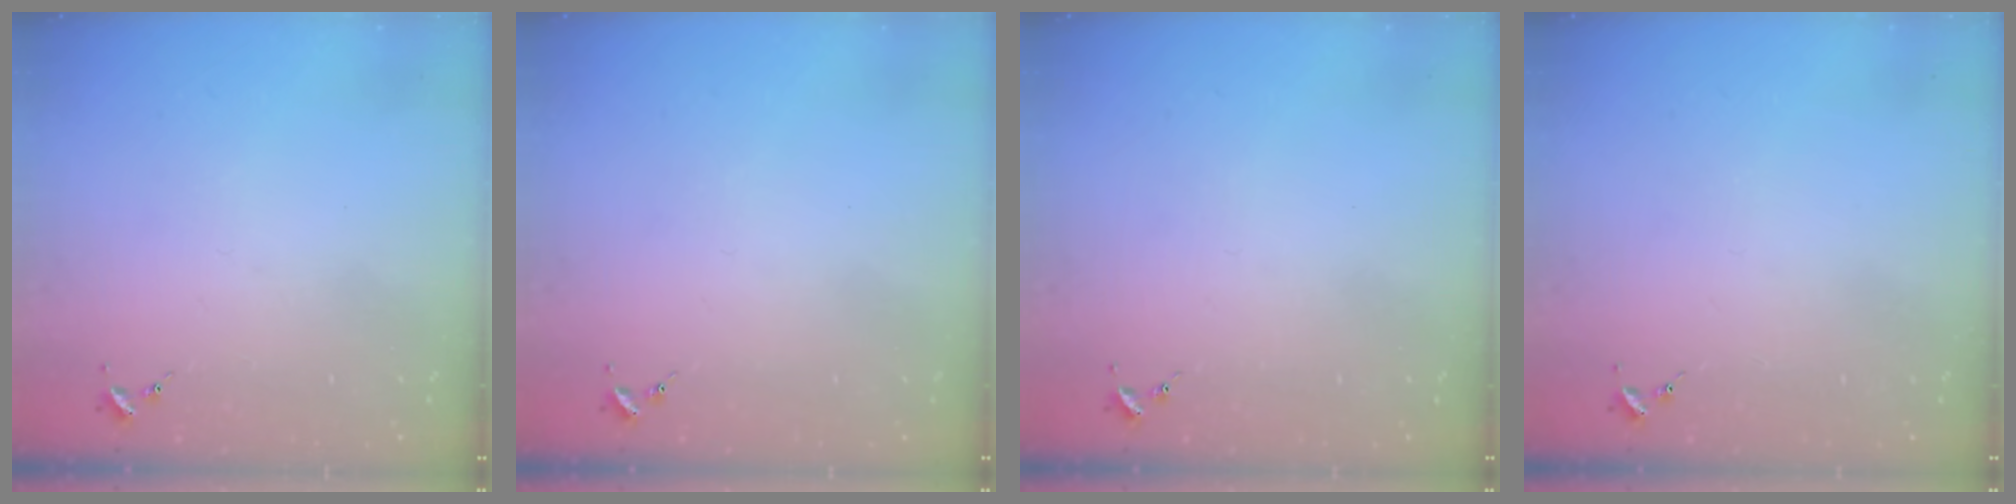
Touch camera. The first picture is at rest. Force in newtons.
{"total": 0.0}
{"total": 0.0}
{"total": 0.0}